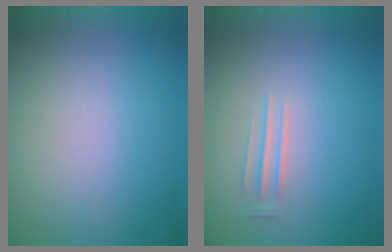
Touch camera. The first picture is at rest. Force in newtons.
{"total": 1.6}